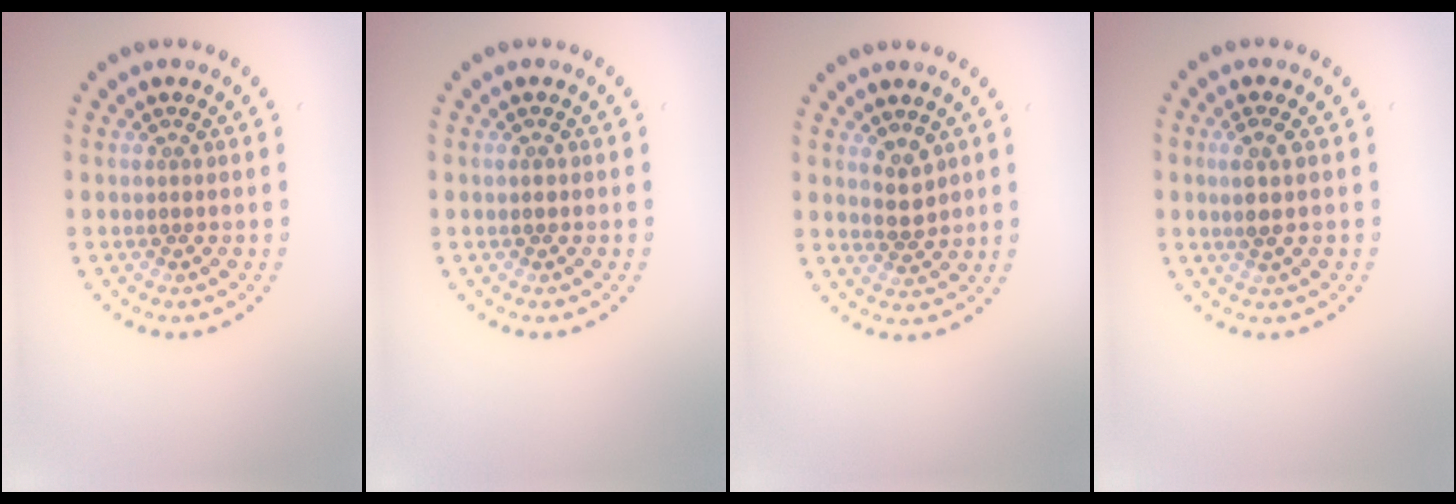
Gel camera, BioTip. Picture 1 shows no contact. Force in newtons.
{"total": 0.8, "press": 0.8, "slide": 0.2}
{"total": 1.9, "press": 1.7, "slide": 0.7}
{"total": 1.8, "press": 1.6, "slide": 0.9}